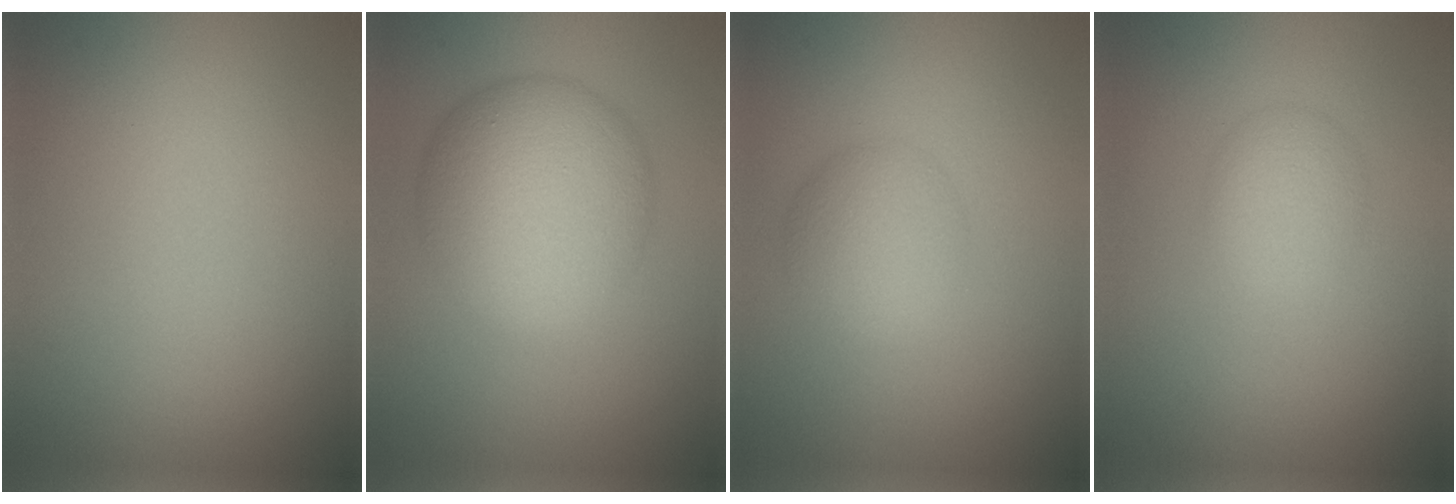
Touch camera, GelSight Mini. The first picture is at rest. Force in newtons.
{"total": 8.9, "press": 8.9, "slide": 0.1}
{"total": 3.6, "press": 3.6, "slide": 0.1}
{"total": 2.2, "press": 2.2, "slide": 0.1}